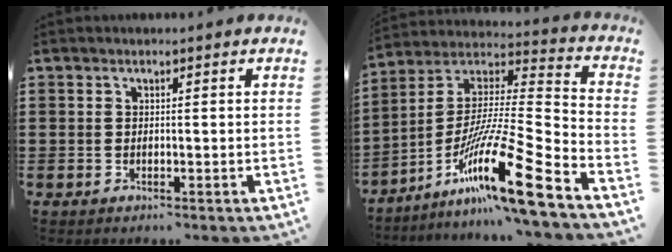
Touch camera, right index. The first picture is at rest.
{"total": 18.3, "force": [-11.0, 1.4, 14.6], "torque": [-0.263, 0.008, -0.198]}